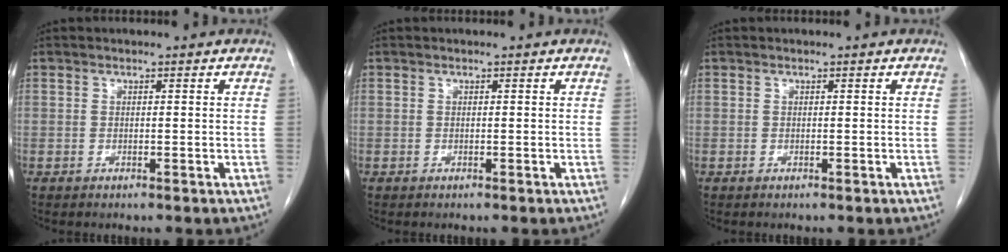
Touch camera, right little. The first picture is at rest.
{"total": 0.0}
{"total": 0.0}